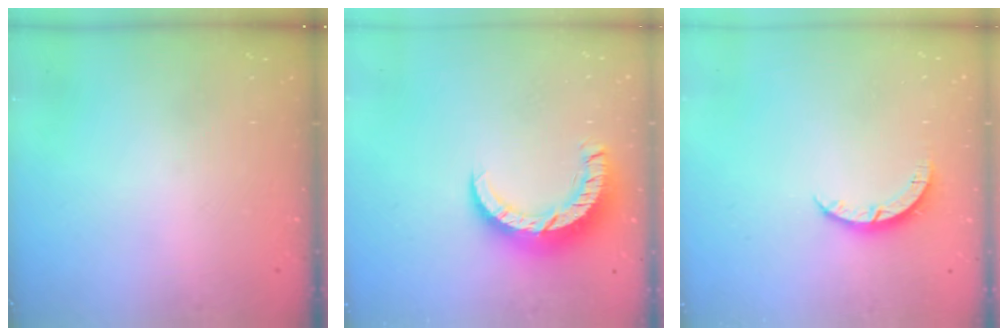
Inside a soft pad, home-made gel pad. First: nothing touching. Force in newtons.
{"total": 8.9, "press": 8.9, "slide": 0.9}
{"total": 4.0, "press": 4.0, "slide": 0.3}